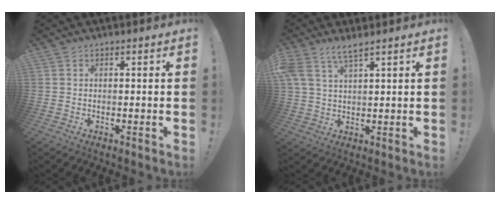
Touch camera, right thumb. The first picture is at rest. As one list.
[{"total": 5.4, "force": [4.3, 1.3, 3.1], "torque": [-0.070, -0.016, 0.082]}]